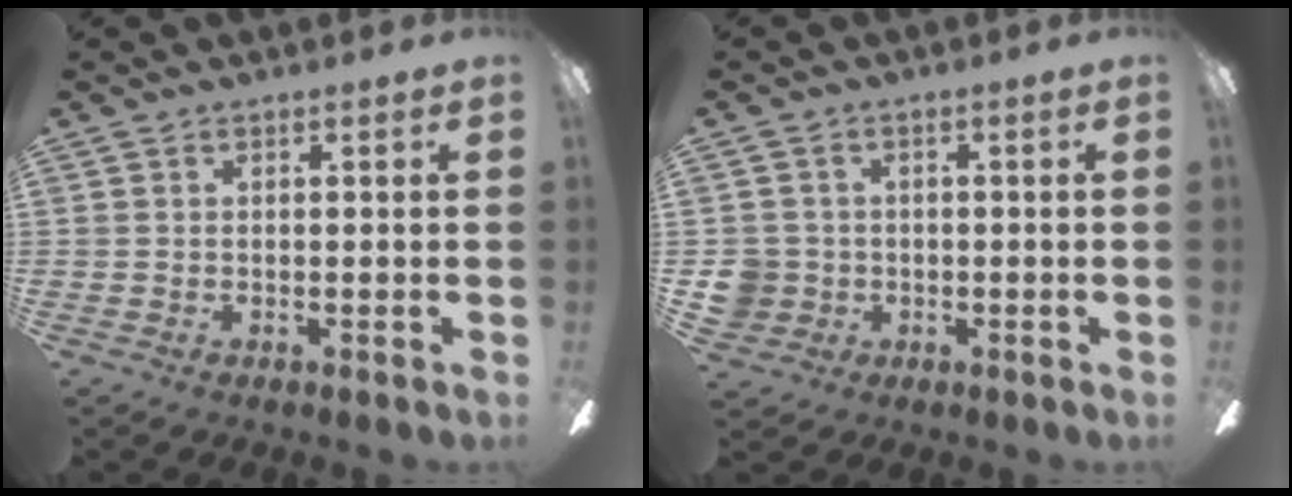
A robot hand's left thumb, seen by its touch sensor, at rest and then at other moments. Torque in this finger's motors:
{"motor_torque": [-0.04, 0.04, 0.18, -0.20, 0.00]}